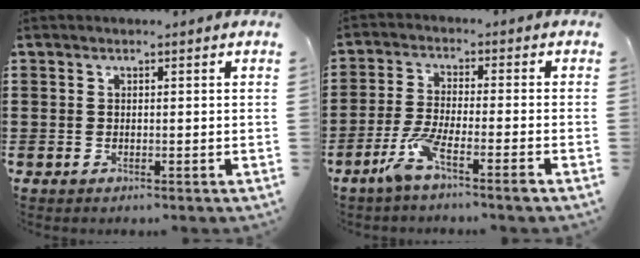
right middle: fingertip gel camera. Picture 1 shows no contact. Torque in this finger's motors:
{"motor_torque": [1.13, -0.89, 0.15, 0.13]}